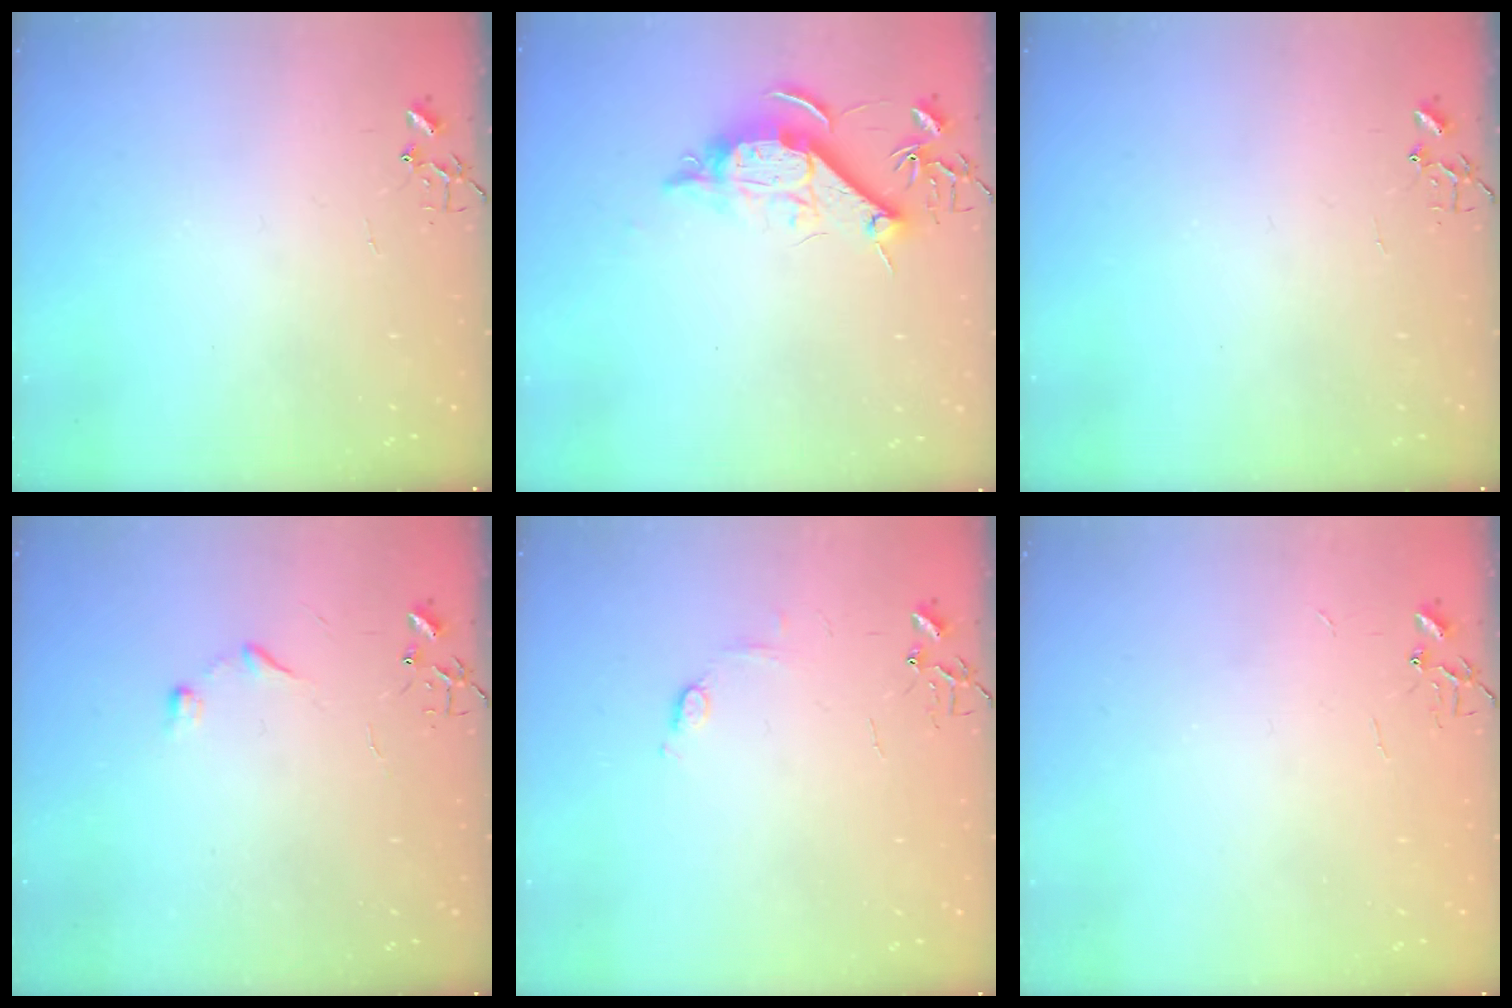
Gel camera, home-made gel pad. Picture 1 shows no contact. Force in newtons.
{"total": 12.0, "press": 12.0, "slide": 0.6}
{"total": 0.0}
{"total": 6.7, "press": 6.7, "slide": 0.7}
{"total": 5.7, "press": 5.6, "slide": 0.8}
{"total": 2.2, "press": 2.2, "slide": 0.3}